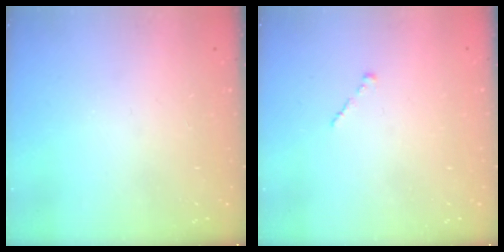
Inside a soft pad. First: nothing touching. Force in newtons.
{"total": 0.0}